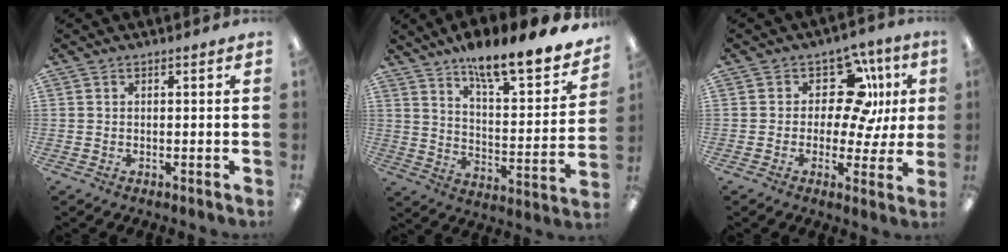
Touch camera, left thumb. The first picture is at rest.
{"total": 14.6, "force": [12.5, 3.4, 6.7], "torque": [-0.107, -0.087, 0.213]}
{"total": 13.3, "force": [4.6, 8.8, 8.9], "torque": [-0.137, -0.014, 0.088]}